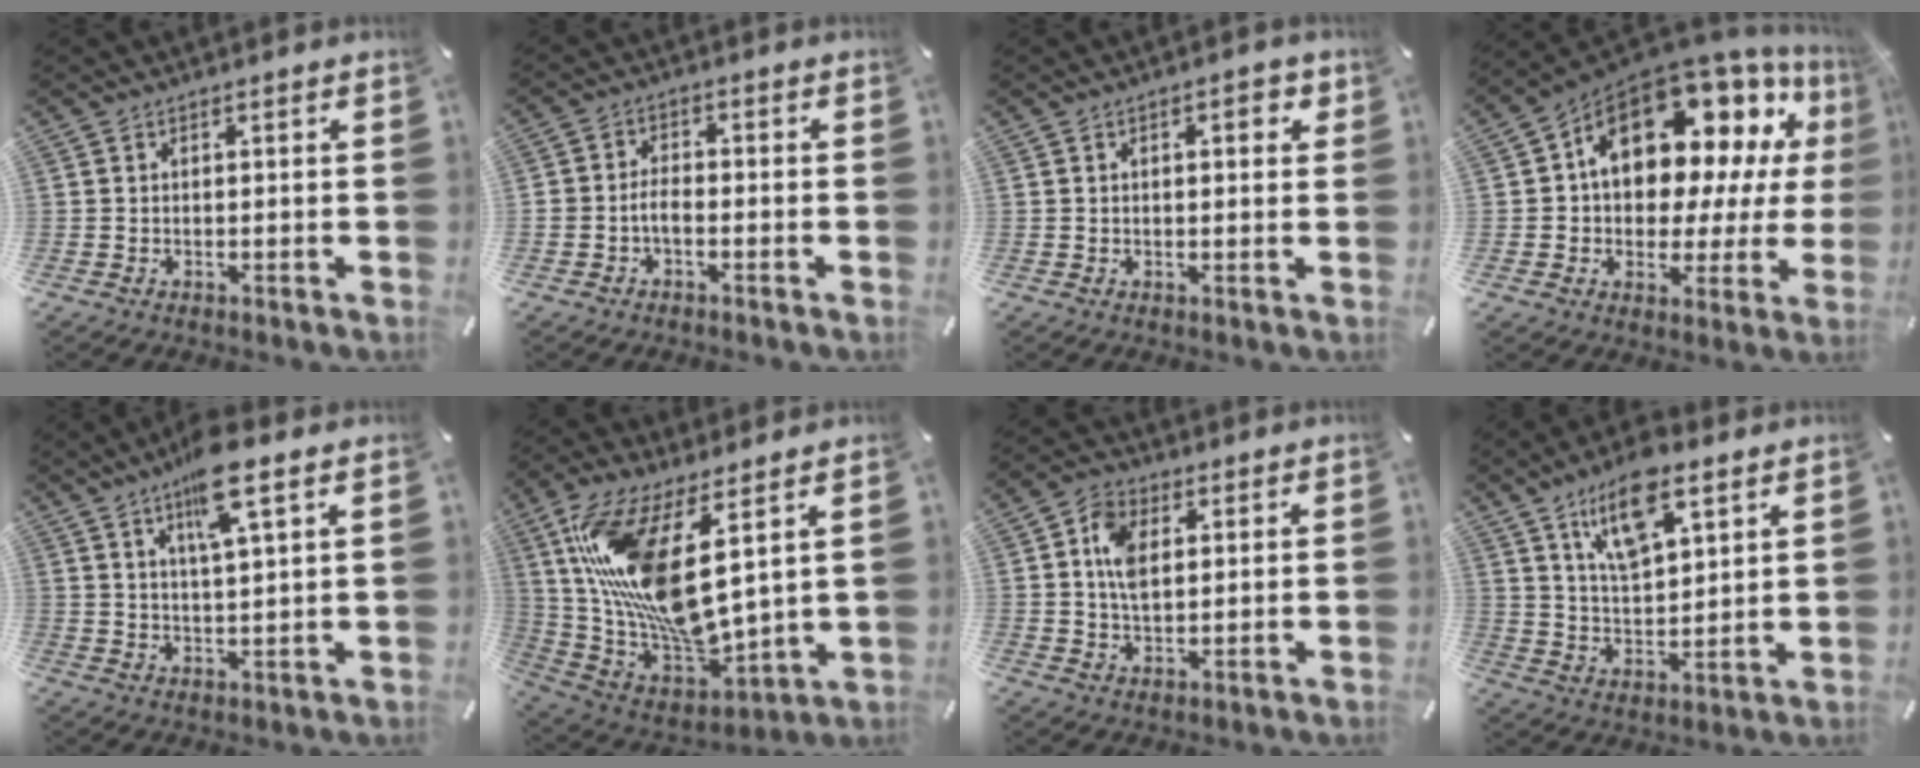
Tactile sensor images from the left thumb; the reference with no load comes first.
{"total": 3.6, "force": [-1.6, 2.3, 2.2], "torque": [-0.046, 0.008, -0.031]}
{"total": 3.2, "force": [1.0, 1.5, 2.7], "torque": [-0.039, 0.003, 0.011]}
{"total": 18.2, "force": [8.0, 11.3, 11.9], "torque": [-0.175, -0.066, 0.135]}
{"total": 10.6, "force": [6.5, 2.4, 8.1], "torque": [-0.146, -0.011, 0.109]}
{"total": 18.8, "force": [7.0, 7.2, 15.9], "torque": [-0.347, -0.063, 0.118]}
{"total": 7.6, "force": [2.0, 5.0, 5.3], "torque": [-0.112, 0.001, 0.030]}
{"total": 13.5, "force": [8.5, 5.9, 8.6], "torque": [-0.153, -0.025, 0.151]}